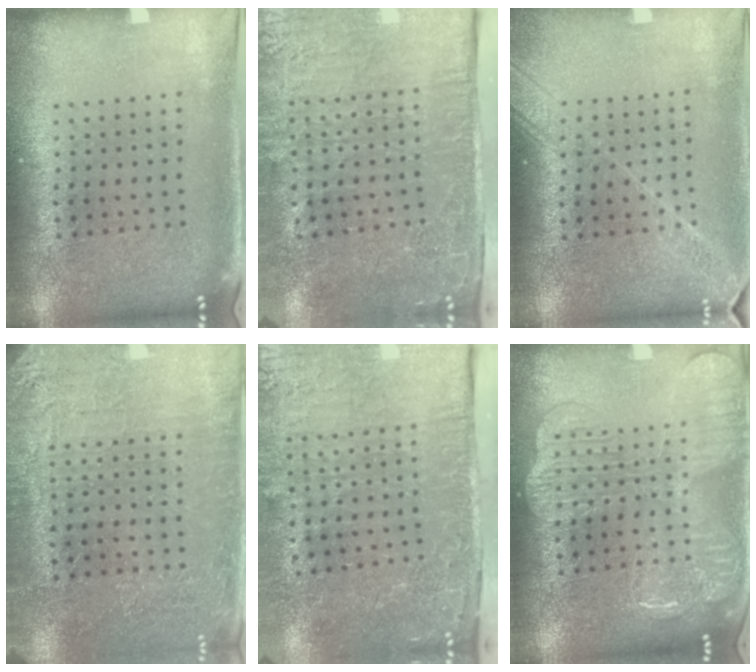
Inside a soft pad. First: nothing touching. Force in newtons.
{"total": 5.0, "press": 4.1, "slide": 2.8}
{"total": 1.8, "press": 1.5, "slide": 1.0}
{"total": 2.7, "press": 2.7, "slide": 0.4}
{"total": 5.1, "press": 4.1, "slide": 3.1}
{"total": 2.6, "press": 2.6, "slide": 0.3}